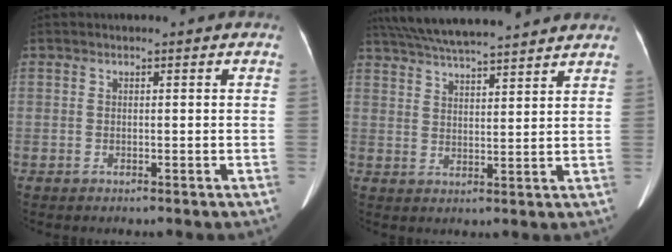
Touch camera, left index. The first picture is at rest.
{"total": 16.1, "force": [14.4, 1.4, 7.0], "torque": [-0.130, 0.041, 0.219]}